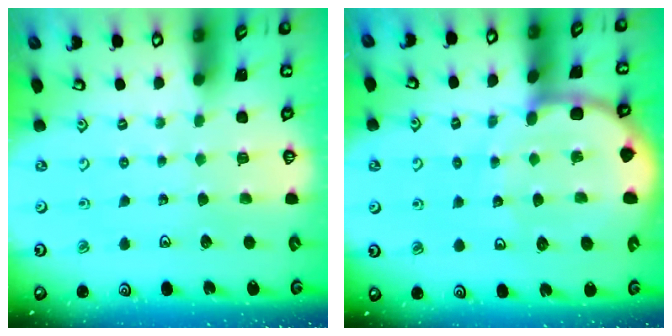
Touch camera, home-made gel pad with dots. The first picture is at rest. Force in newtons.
{"total": 10.8, "press": 10.7, "slide": 1.3}